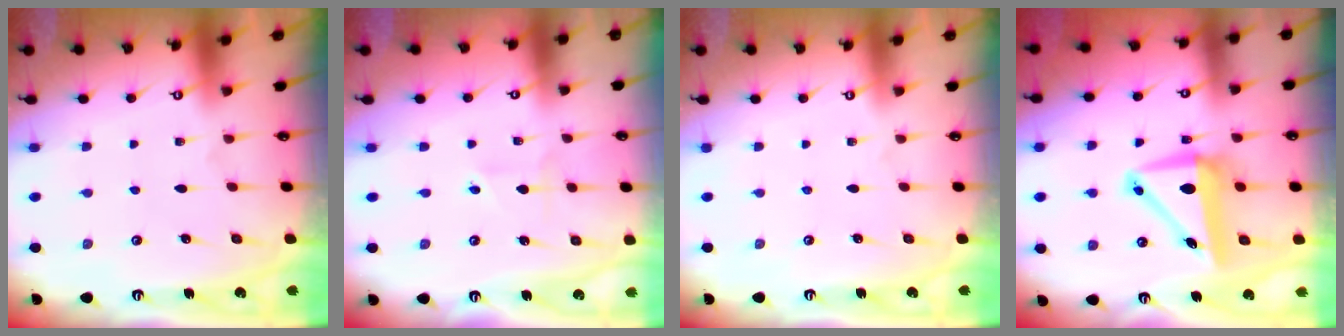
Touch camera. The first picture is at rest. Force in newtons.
{"total": 1.8, "press": 1.7, "slide": 0.6}
{"total": 0.0}
{"total": 8.1, "press": 7.9, "slide": 1.8}